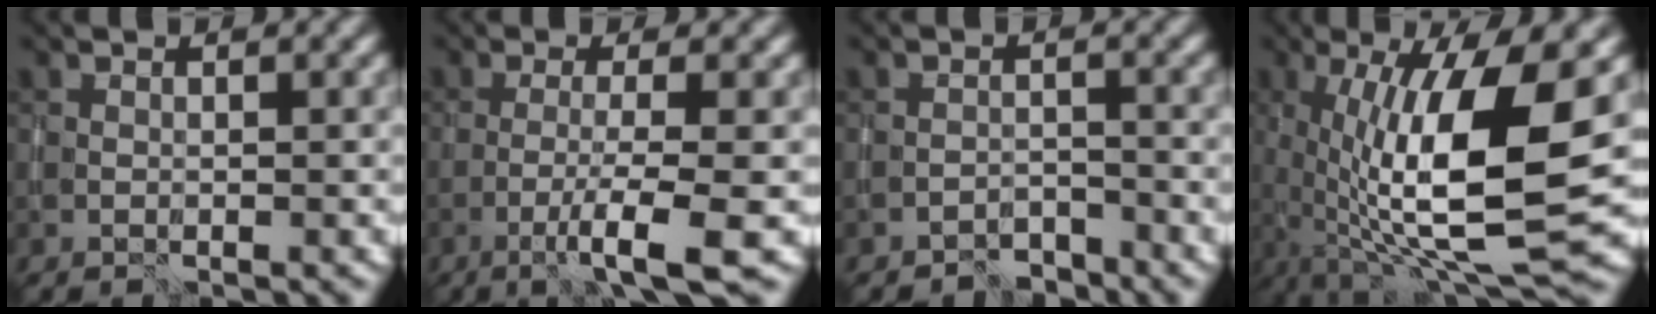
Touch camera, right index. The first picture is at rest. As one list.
[{"total": 5.4, "force": [-2.3, 0.6, 4.8], "torque": [-0.069, 0.001, -0.050]}, {"total": 2.1, "force": [-2.0, 0.4, -0.4], "torque": [0.011, 0.008, -0.038]}, {"total": 12.7, "force": [0.1, 3.6, 12.1], "torque": [-0.201, -0.013, 0.003]}]